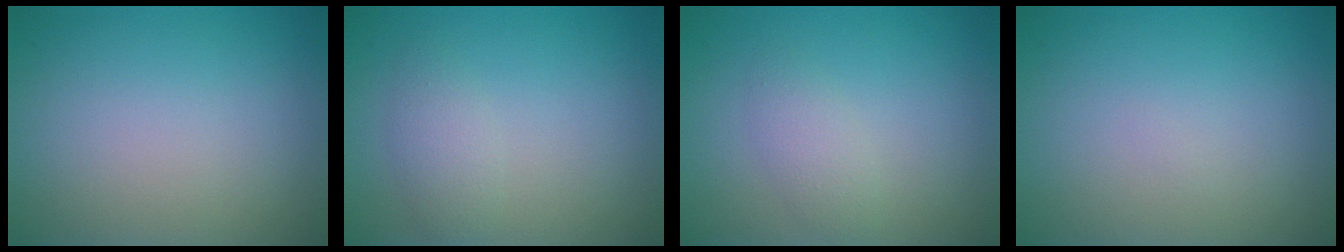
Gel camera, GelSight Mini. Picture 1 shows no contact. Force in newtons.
{"total": 1.9, "press": 1.9, "slide": 0.1}
{"total": 1.7, "press": 1.7, "slide": 0.1}
{"total": 0.0}